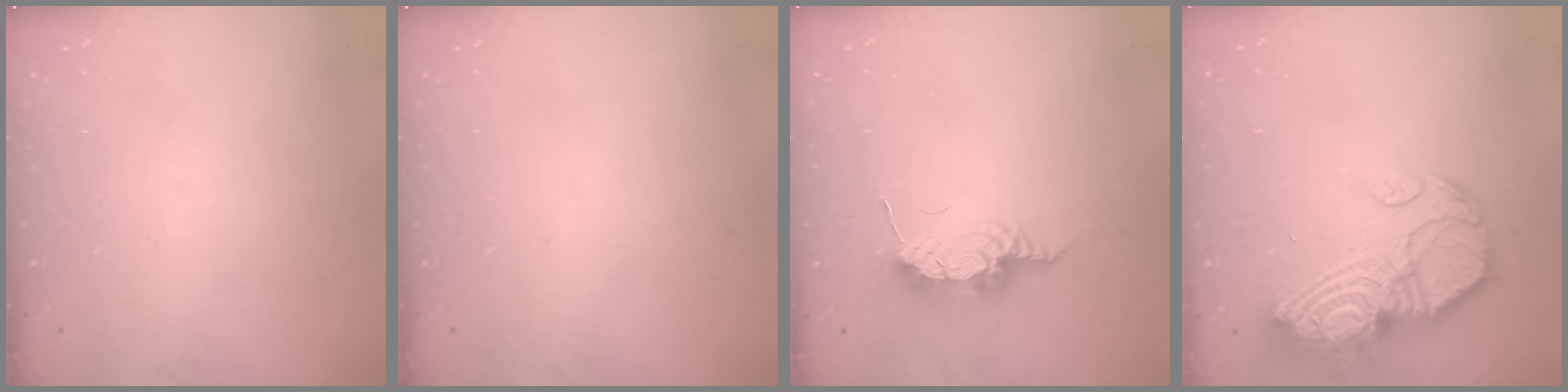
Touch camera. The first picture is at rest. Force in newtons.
{"total": 0.0}
{"total": 12.1, "press": 10.0, "slide": 6.8}
{"total": 20.6, "press": 20.5, "slide": 2.0}